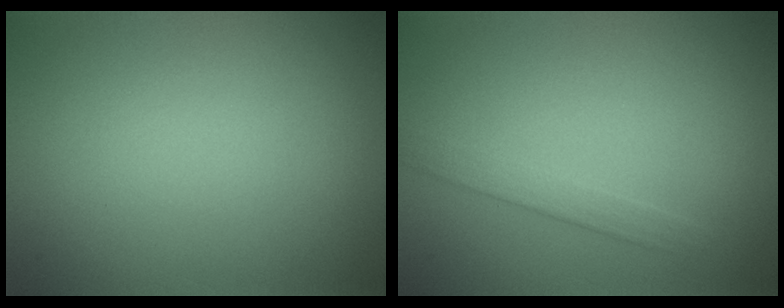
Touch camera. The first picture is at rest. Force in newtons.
{"total": 1.7, "press": 1.7, "slide": 0.1}